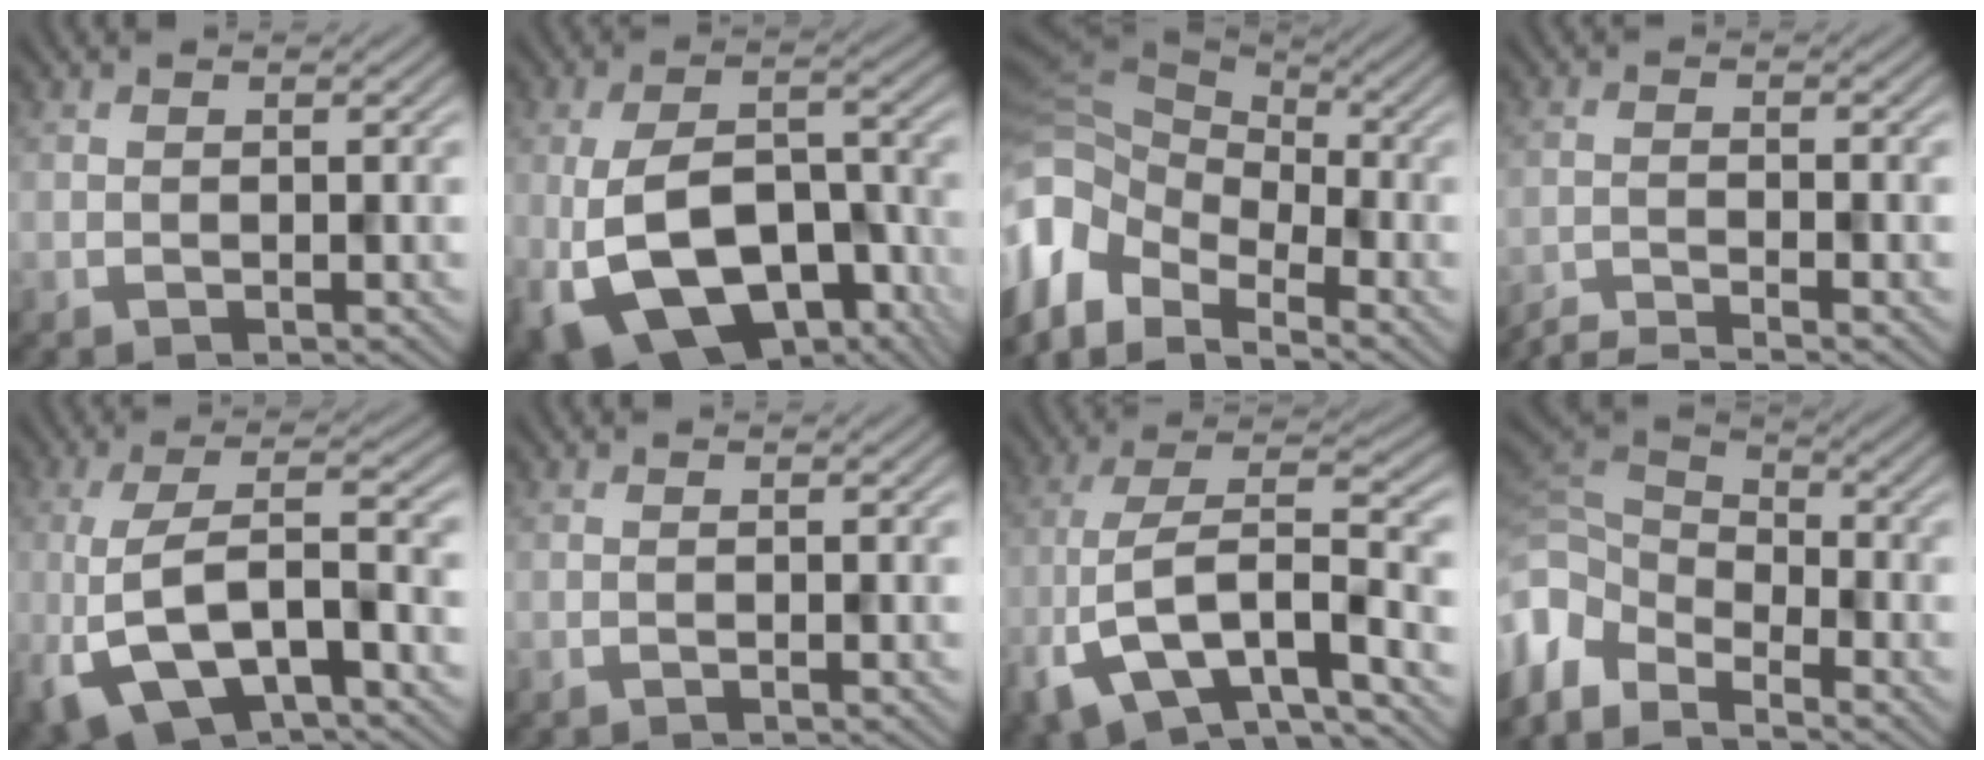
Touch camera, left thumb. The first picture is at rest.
{"total": 15.3, "force": [-6.4, 8.1, 11.2], "torque": [-0.207, -0.020, -0.106]}
{"total": 10.9, "force": [-5.1, 7.0, 6.6], "torque": [-0.194, -0.024, -0.080]}
{"total": 4.3, "force": [-3.8, 0.3, 2.0], "torque": [-0.036, -0.003, -0.080]}
{"total": 11.2, "force": [-4.5, 3.9, 9.5], "torque": [-0.187, -0.006, -0.081]}
{"total": 0.0}
{"total": 12.0, "force": [-6.1, 4.4, 9.4], "torque": [-0.185, -0.009, -0.118]}
{"total": 8.6, "force": [-4.6, 4.9, 5.3], "torque": [-0.147, -0.008, -0.092]}